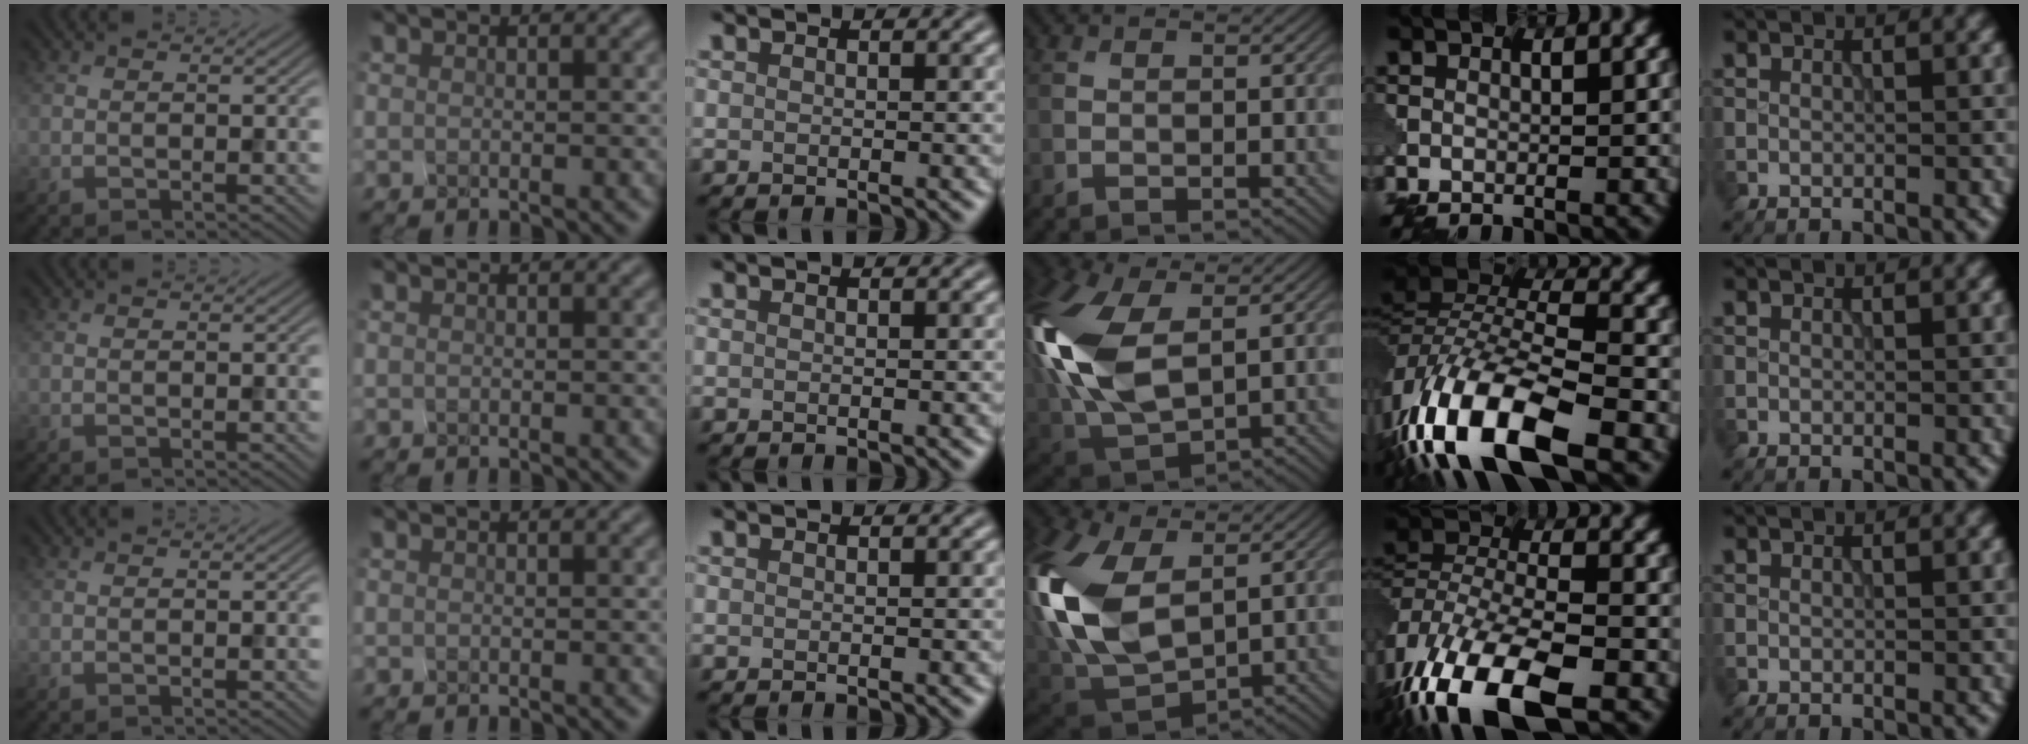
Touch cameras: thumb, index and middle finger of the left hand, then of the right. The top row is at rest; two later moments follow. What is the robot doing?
{"motion": "squeeze", "object": "clothespin"}